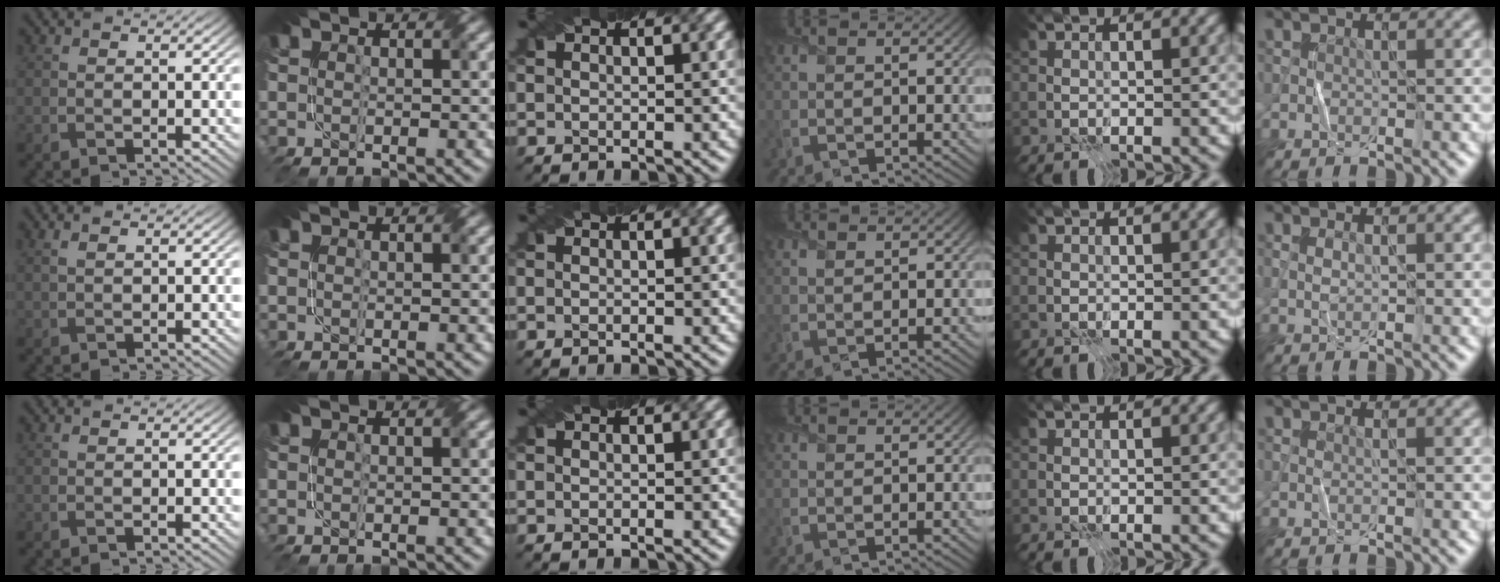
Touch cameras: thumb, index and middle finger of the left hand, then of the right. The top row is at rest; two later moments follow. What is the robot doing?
{"motion": "fold", "object": "netting"}